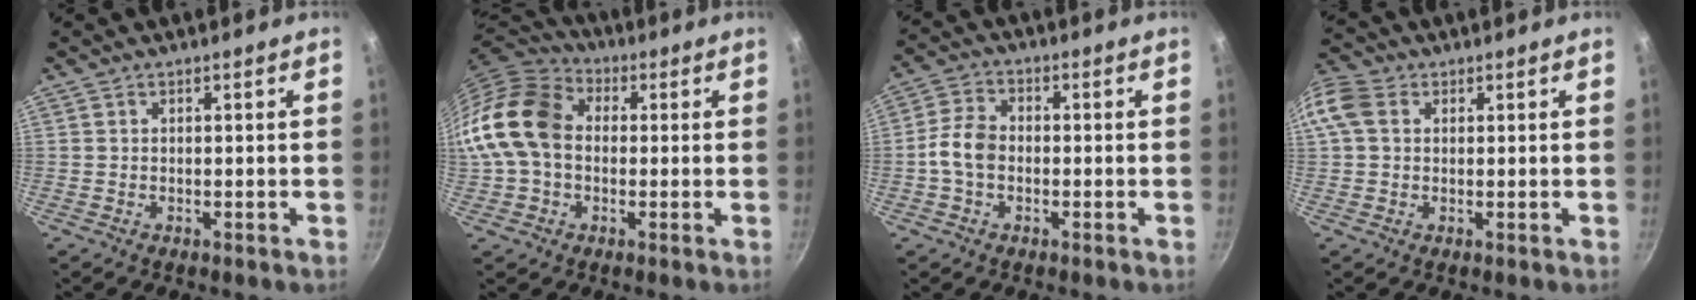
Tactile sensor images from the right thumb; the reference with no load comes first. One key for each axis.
{"total": 16.7, "fx": 0.6, "fy": 12.5, "fz": 11.1, "tx": -0.198, "ty": 0.035, "tz": -0.003}
{"total": 6.3, "fx": -1.1, "fy": 4.5, "fz": 4.3, "tx": -0.078, "ty": 0.025, "tz": -0.032}
{"total": 8.2, "fx": 2.0, "fy": 6.2, "fz": 5.0, "tx": -0.107, "ty": 0.018, "tz": 0.026}